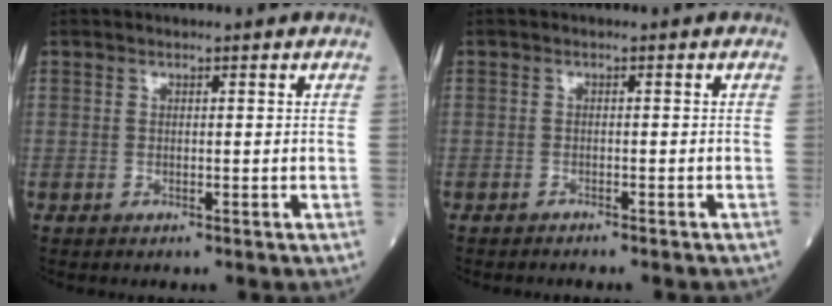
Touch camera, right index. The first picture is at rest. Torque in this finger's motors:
{"motor_torque": [-0.09, 0.11, -0.05, -0.05]}